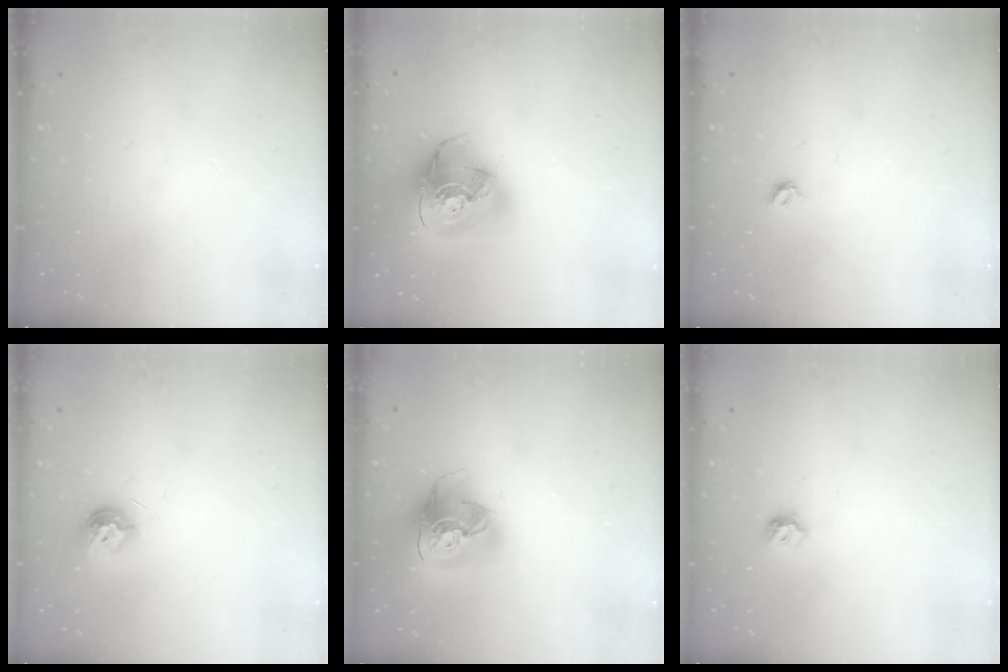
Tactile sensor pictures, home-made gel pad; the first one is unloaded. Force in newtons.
{"total": 19.0, "press": 18.8, "slide": 2.5}
{"total": 4.0, "press": 3.9, "slide": 0.7}
{"total": 8.9, "press": 8.9, "slide": 0.2}
{"total": 15.8, "press": 15.7, "slide": 1.6}
{"total": 5.1, "press": 5.0, "slide": 0.9}